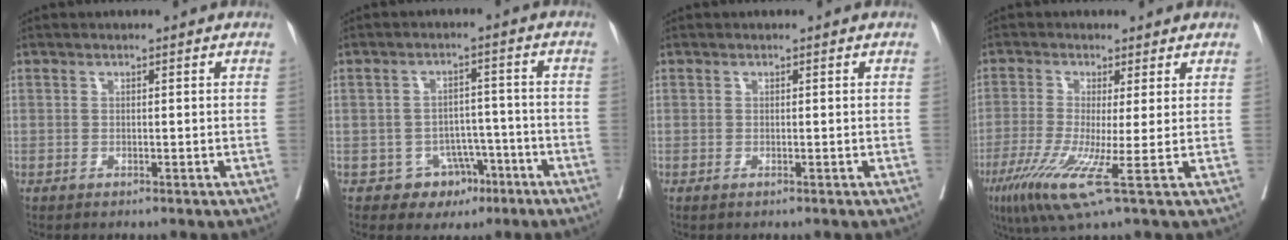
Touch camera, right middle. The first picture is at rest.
{"total": 5.3, "force": [-2.8, 4.5, 0.9], "torque": [0.008, 0.018, -0.033]}
{"total": 0.0}
{"total": 8.2, "force": [-3.0, -0.5, 7.6], "torque": [-0.145, -0.027, -0.055]}